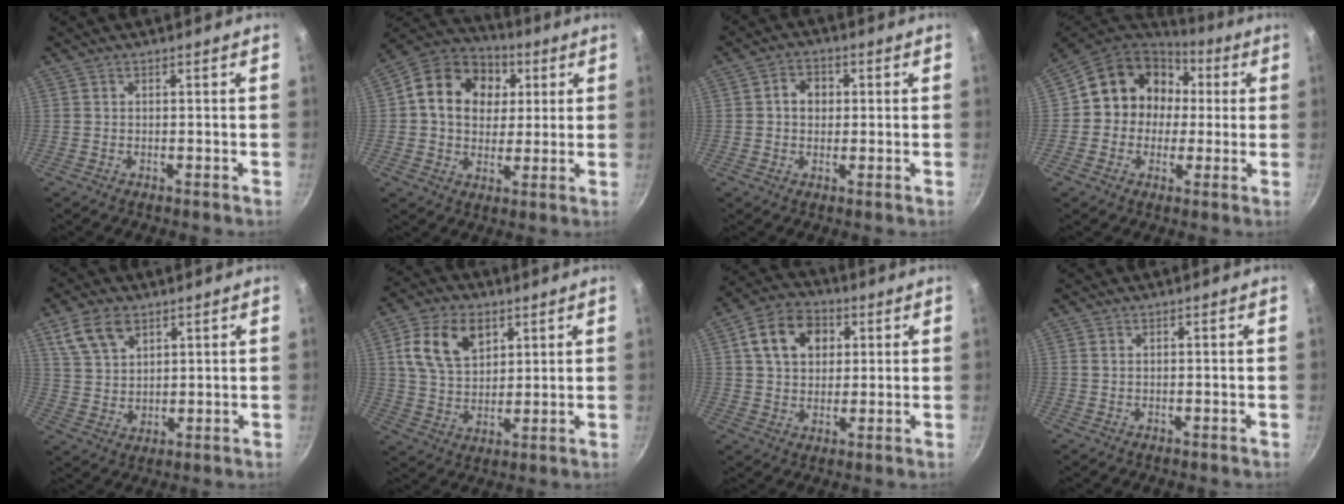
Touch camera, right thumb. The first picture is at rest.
{"total": 16.3, "force": [3.8, 12.8, 9.2], "torque": [-0.136, 0.010, 0.049]}
{"total": 4.8, "force": [0.5, 4.0, 2.7], "torque": [-0.020, 0.007, 0.002]}
{"total": 14.8, "force": [1.8, 13.0, 6.7], "torque": [-0.078, 0.034, 0.014]}
{"total": 8.3, "force": [4.5, 5.2, 4.7], "torque": [-0.074, -0.010, 0.093]}
{"total": 12.7, "force": [4.9, 8.4, 8.1], "torque": [-0.125, -0.011, 0.089]}
{"total": 11.7, "force": [3.6, 8.7, 6.9], "torque": [-0.097, 0.007, 0.048]}
{"total": 0.6, "force": [0.3, 0.3, 0.4], "torque": [-0.008, 0.001, 0.006]}